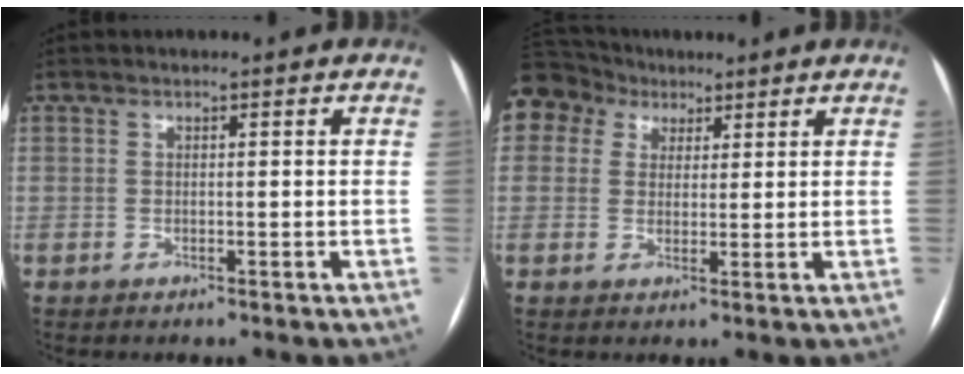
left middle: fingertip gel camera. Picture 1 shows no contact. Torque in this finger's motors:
{"motor_torque": [2.14, 0.00, 1.06, 0.21]}